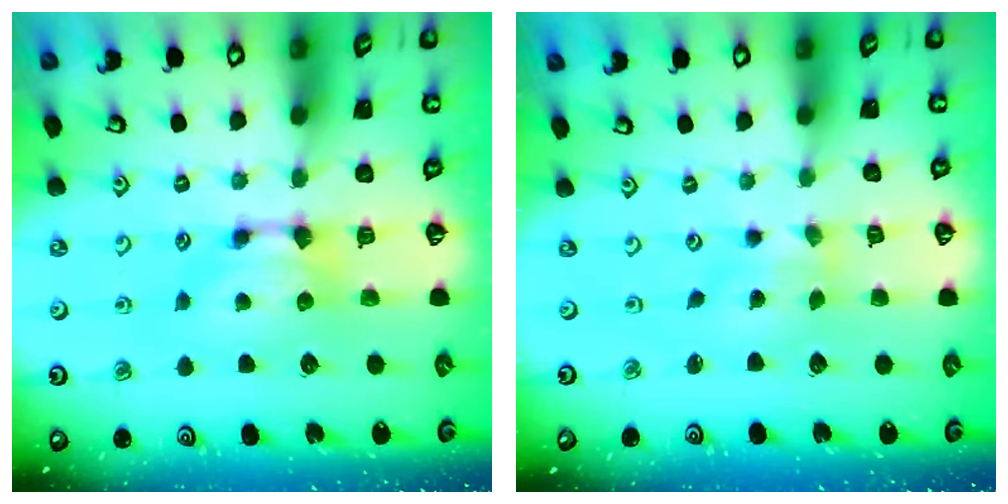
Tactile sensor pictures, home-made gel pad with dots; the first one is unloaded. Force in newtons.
{"total": 1.9, "press": 1.6, "slide": 0.9}